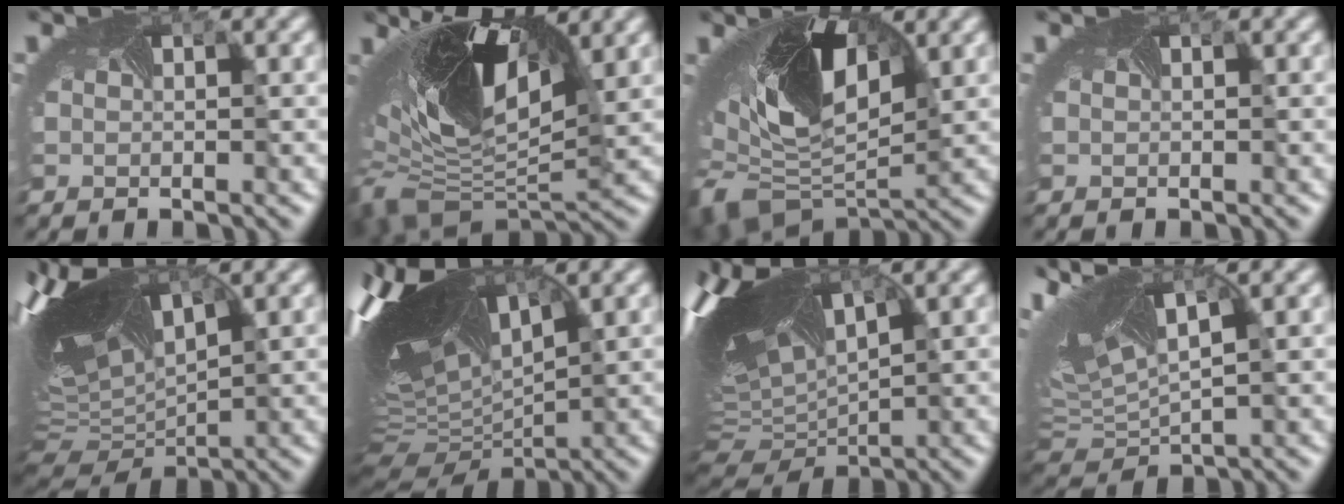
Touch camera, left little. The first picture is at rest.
{"total": 13.9, "force": [1.6, 6.8, 12.0], "torque": [-0.243, -0.020, 0.042]}
{"total": 11.3, "force": [0.1, 6.2, 9.4], "torque": [-0.180, -0.037, 0.009]}
{"total": 0.0}
{"total": 13.3, "force": [4.3, 5.4, 11.3], "torque": [-0.253, 0.012, 0.107]}
{"total": 16.3, "force": [5.1, 6.4, 14.0], "torque": [-0.305, 0.025, 0.124]}
{"total": 13.7, "force": [3.2, 5.9, 12.0], "torque": [-0.256, 0.002, 0.091]}
{"total": 9.6, "force": [3.7, 3.7, 8.0], "torque": [-0.184, 0.011, 0.078]}